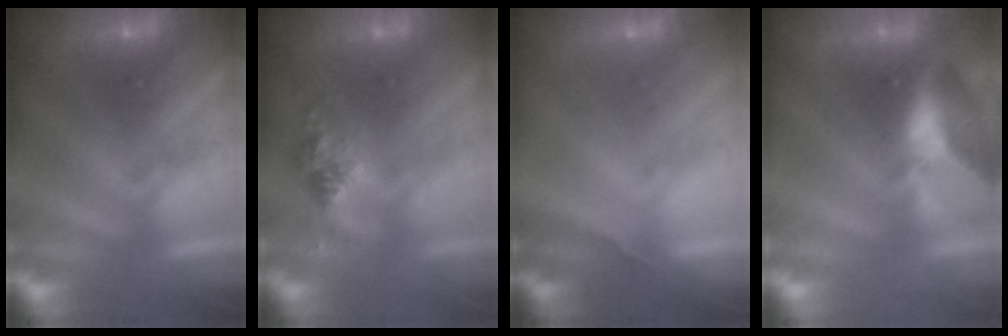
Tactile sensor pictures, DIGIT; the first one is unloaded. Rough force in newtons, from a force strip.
{"total": 2.5}
{"total": 1.8}
{"total": 2.3}